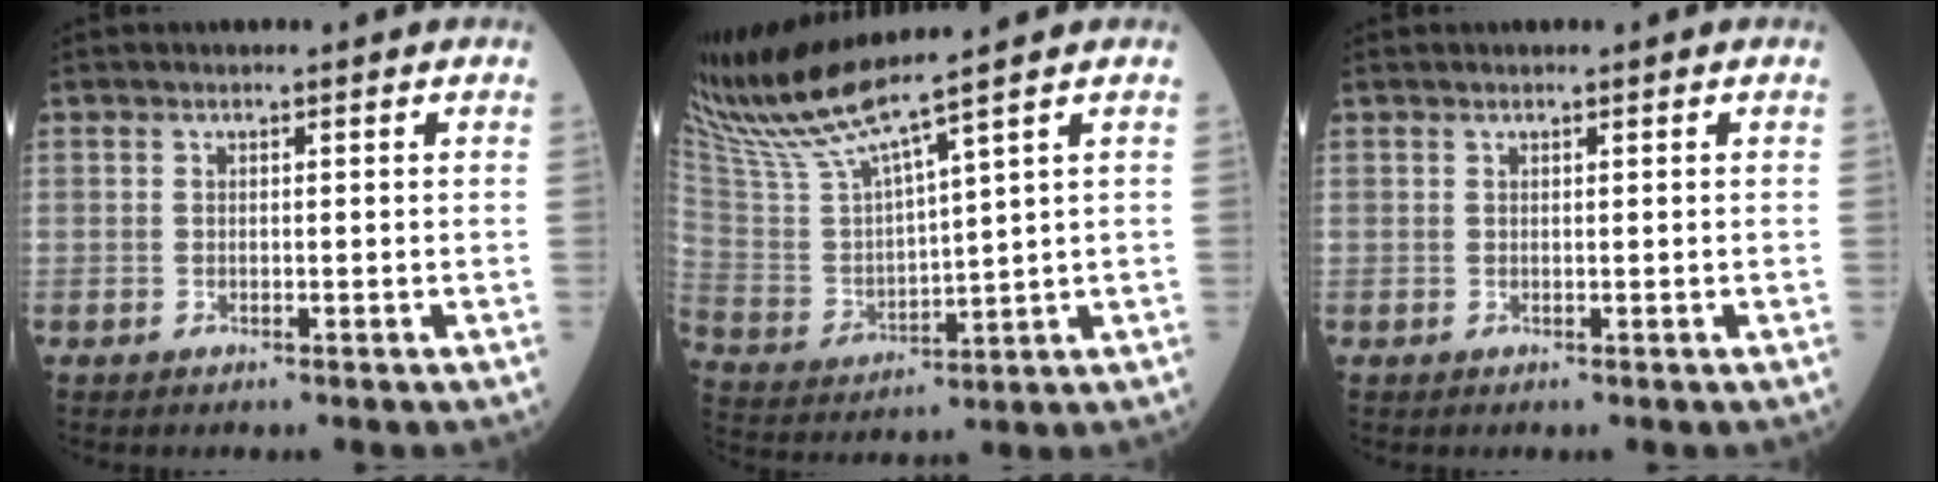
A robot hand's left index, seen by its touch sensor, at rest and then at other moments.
{"total": 11.1, "force": [9.5, -2.2, 5.2], "torque": [-0.120, -0.007, 0.197]}
{"total": 0.0}